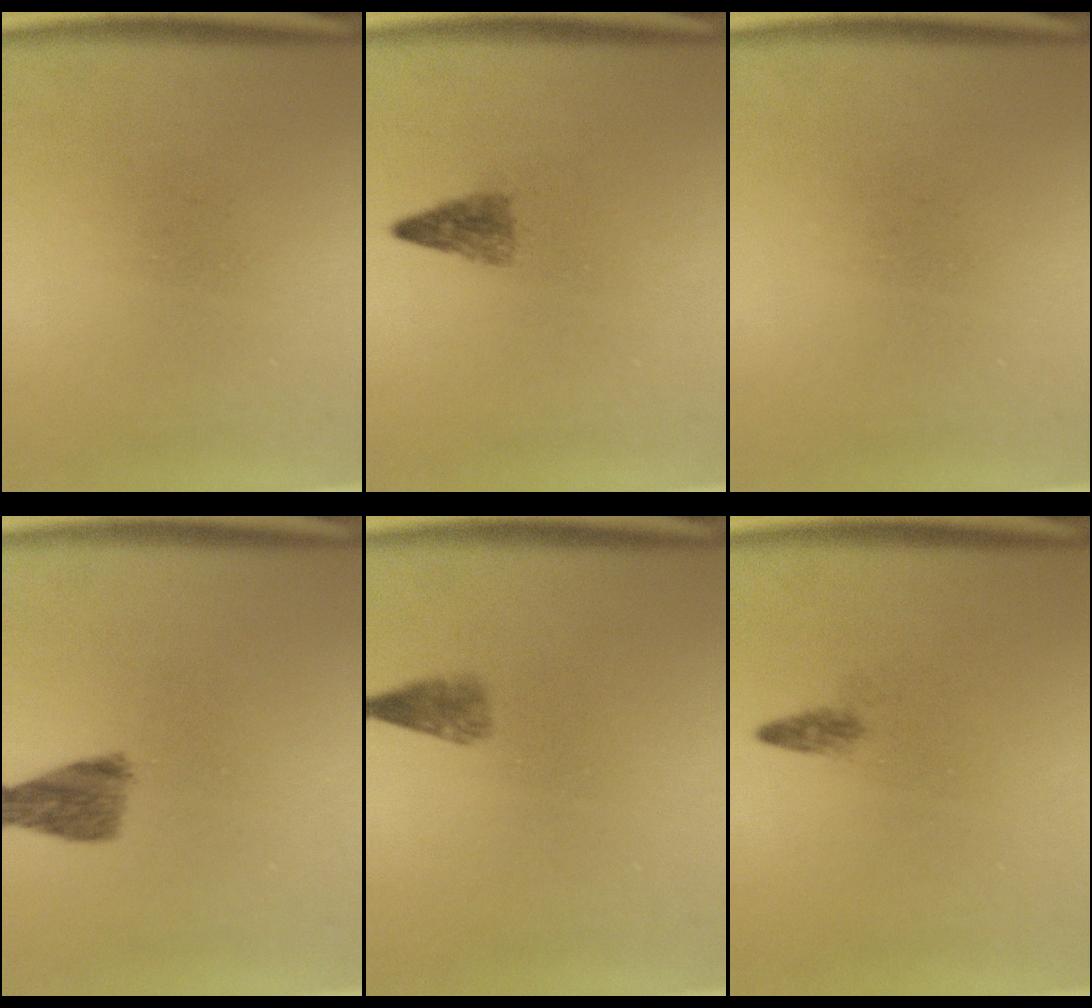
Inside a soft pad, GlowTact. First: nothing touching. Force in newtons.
{"total": 2.2}
{"total": 0.0}
{"total": 4.2}
{"total": 1.9}
{"total": 1.1}